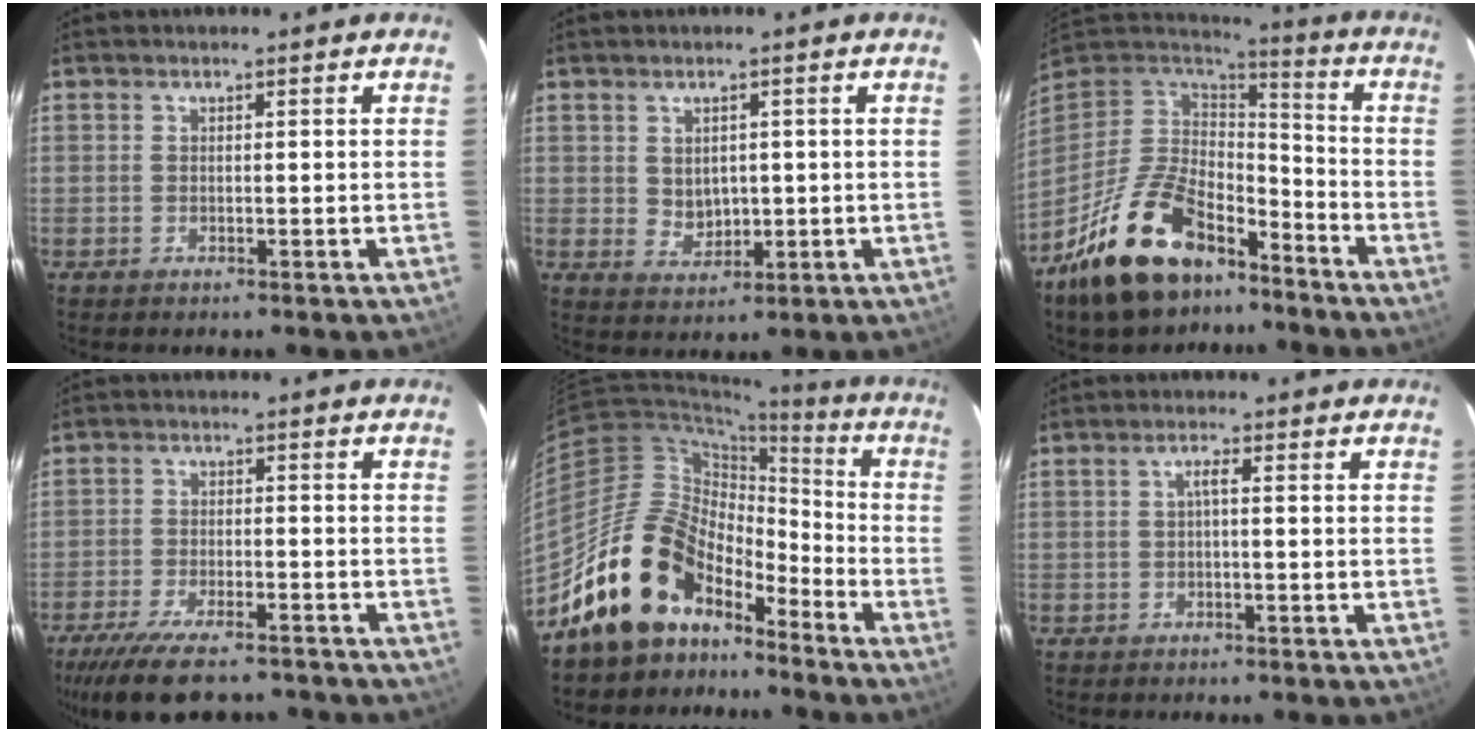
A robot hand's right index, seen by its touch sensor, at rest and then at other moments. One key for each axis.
{"total": 3.8, "fx": 0.6, "fy": 3.2, "fz": 2.0, "tx": -0.032, "ty": 0.003, "tz": 0.022}
{"total": 21.6, "fx": -13.9, "fy": 10.9, "fz": 12.4, "tx": -0.259, "ty": -0.004, "tz": -0.229}
{"total": 15.3, "fx": -12.3, "fy": 4.6, "fz": 7.8, "tx": -0.169, "ty": -0.033, "tz": -0.195}
{"total": 15.5, "fx": -11.8, "fy": 8.2, "fz": 5.8, "tx": -0.116, "ty": 0.031, "tz": -0.206}
{"total": 1.4, "fx": -0.3, "fy": 0.1, "fz": 1.4, "tx": -0.026, "ty": 0.007, "tz": -0.005}